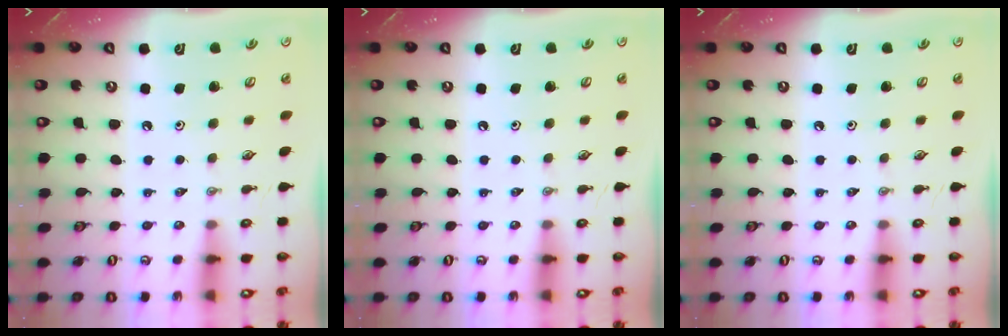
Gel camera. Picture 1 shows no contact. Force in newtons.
{"total": 0.0}
{"total": 0.0}